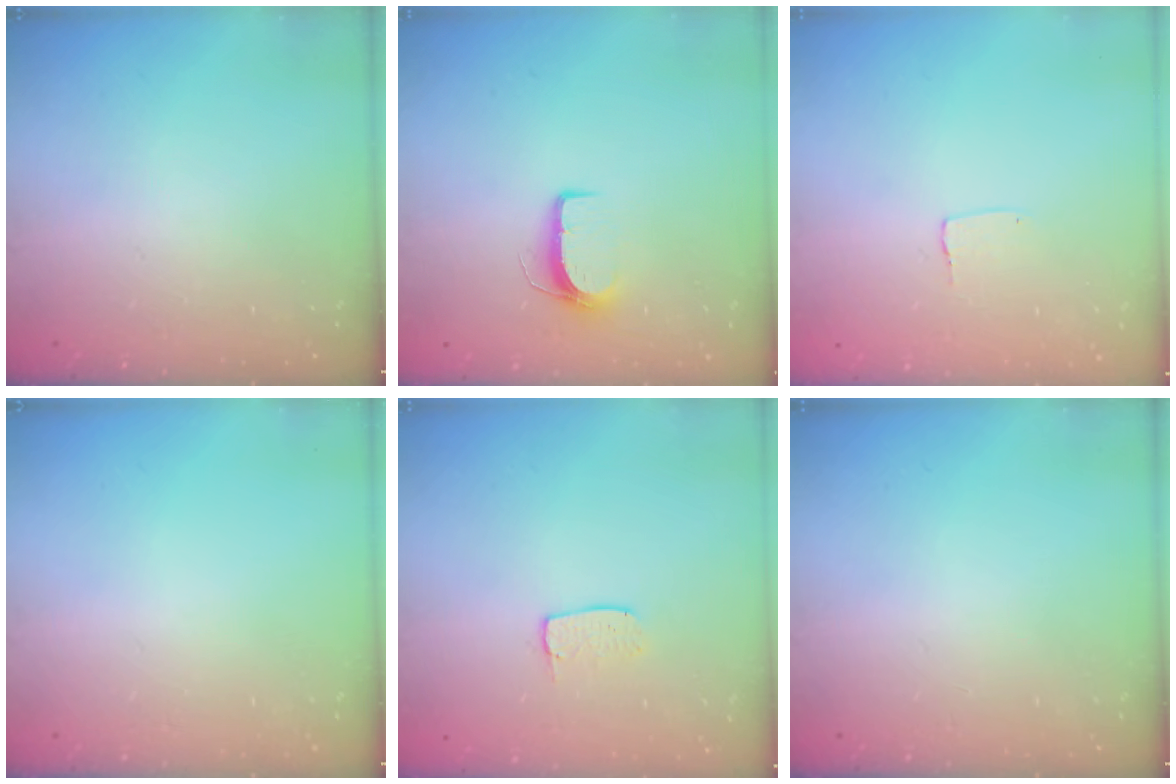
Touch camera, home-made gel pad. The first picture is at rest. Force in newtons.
{"total": 7.0, "press": 7.0, "slide": 0.6}
{"total": 3.8, "press": 3.8, "slide": 0.1}
{"total": 0.0}
{"total": 4.4, "press": 4.4, "slide": 0.3}
{"total": 0.0}